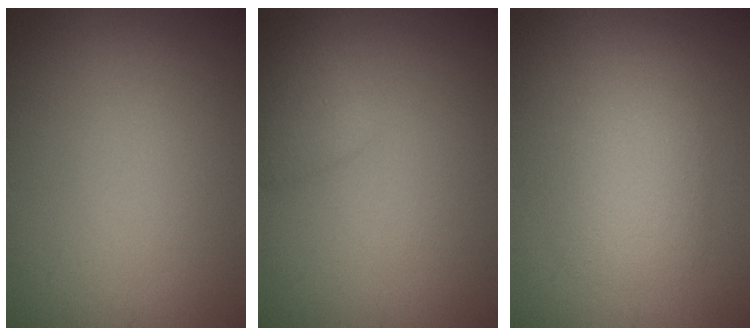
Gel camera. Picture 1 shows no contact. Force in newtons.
{"total": 1.7, "press": 1.7, "slide": 0.2}
{"total": 2.8, "press": 2.8, "slide": 0.2}